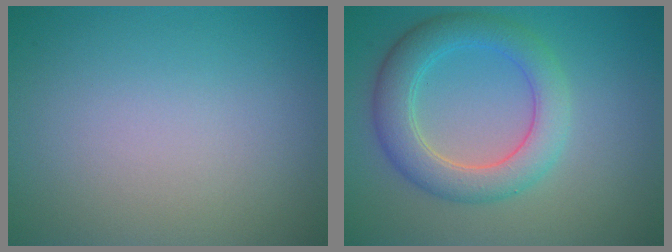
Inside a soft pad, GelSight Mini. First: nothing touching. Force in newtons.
{"total": 5.1, "press": 5.1, "slide": 0.2}